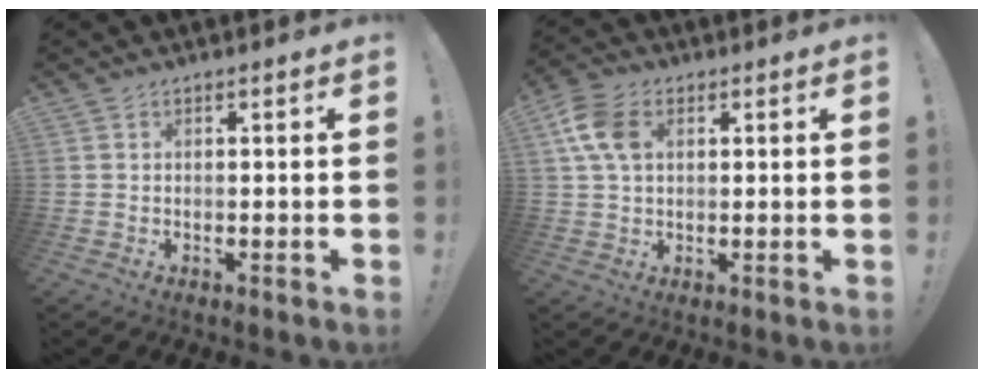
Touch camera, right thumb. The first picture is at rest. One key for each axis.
{"total": 9.3, "fx": 2.6, "fy": 6.4, "fz": 6.3, "tx": -0.124, "ty": 0.003, "tz": 0.048}